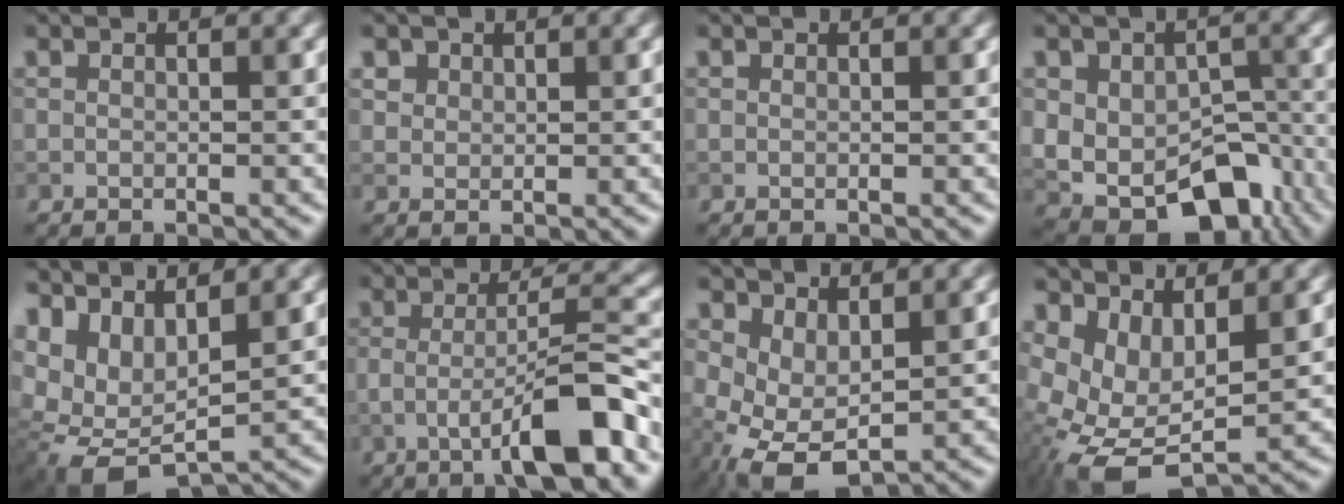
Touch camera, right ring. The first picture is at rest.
{"total": 1.6, "force": [1.0, 1.2, 0.4], "torque": [-0.009, -0.008, 0.027]}
{"total": 0.0}
{"total": 10.4, "force": [-2.9, 7.0, 7.1], "torque": [-0.108, -0.016, -0.033]}
{"total": 8.8, "force": [1.9, 5.5, 6.6], "torque": [-0.150, -0.011, 0.045]}
{"total": 7.6, "force": [-3.0, 1.4, 6.9], "torque": [-0.111, 0.007, -0.055]}
{"total": 5.1, "force": [-0.2, 3.1, 4.1], "torque": [-0.099, -0.008, 0.001]}
{"total": 8.6, "force": [0.1, 5.4, 6.7], "torque": [-0.142, -0.026, 0.015]}